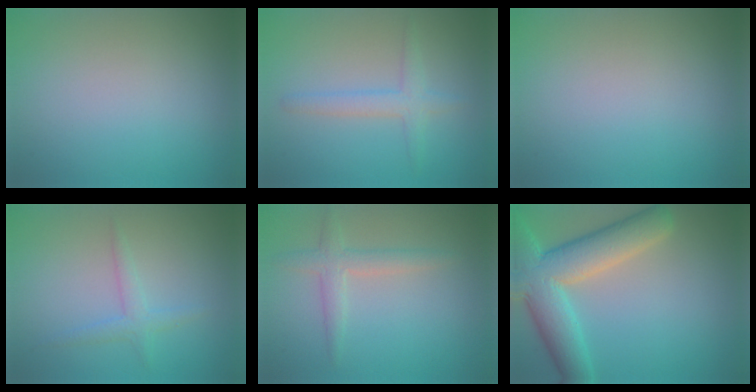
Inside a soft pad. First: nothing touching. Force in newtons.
{"total": 2.3, "press": 2.3, "slide": 0.1}
{"total": 0.0}
{"total": 1.6, "press": 1.6, "slide": 0.1}
{"total": 2.3, "press": 2.3, "slide": 0.1}
{"total": 8.5, "press": 8.4, "slide": 0.6}